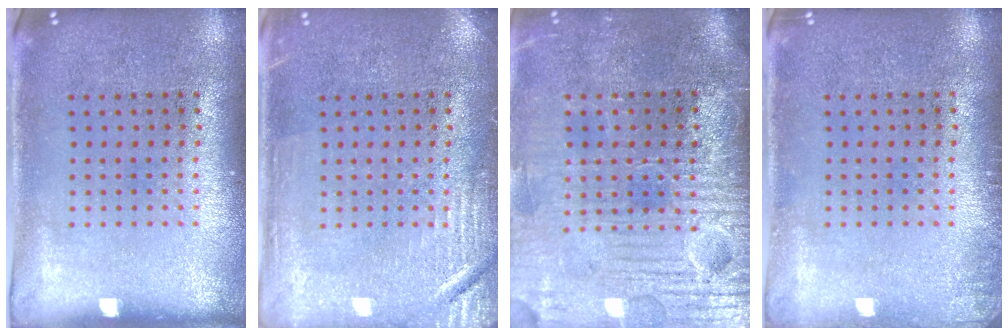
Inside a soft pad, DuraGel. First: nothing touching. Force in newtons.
{"total": 2.9, "press": 2.9, "slide": 0.3}
{"total": 4.3, "press": 3.9, "slide": 1.8}
{"total": 1.0, "press": 1.0, "slide": 0.2}